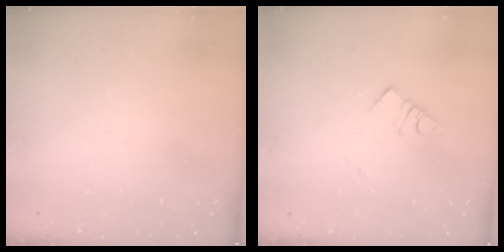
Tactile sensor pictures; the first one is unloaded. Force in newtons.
{"total": 4.8, "press": 4.7, "slide": 0.8}